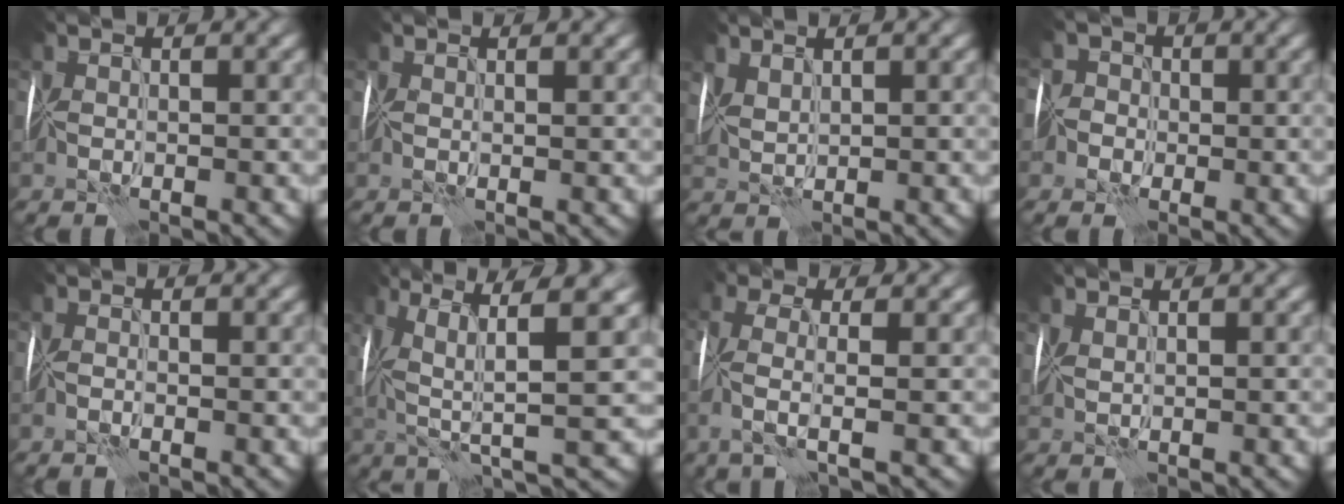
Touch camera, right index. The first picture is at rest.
{"total": 1.0, "force": [0.9, -0.1, 0.5], "torque": [-0.007, 0.005, 0.011]}
{"total": 1.9, "force": [1.4, 0.7, 1.0], "torque": [-0.029, 0.007, 0.033]}
{"total": 2.8, "force": [-1.1, 2.5, 0.6], "torque": [0.015, 0.015, -0.045]}
{"total": 0.8, "force": [-0.7, -0.2, 0.3], "torque": [-0.012, -0.001, -0.017]}
{"total": 7.2, "force": [1.6, 1.1, 6.9], "torque": [-0.137, 0.012, 0.029]}
{"total": 3.6, "force": [-0.5, 0.7, 3.5], "torque": [-0.085, 0.000, -0.018]}
{"total": 0.9, "force": [0.8, 0.0, 0.4], "torque": [-0.017, 0.005, 0.019]}